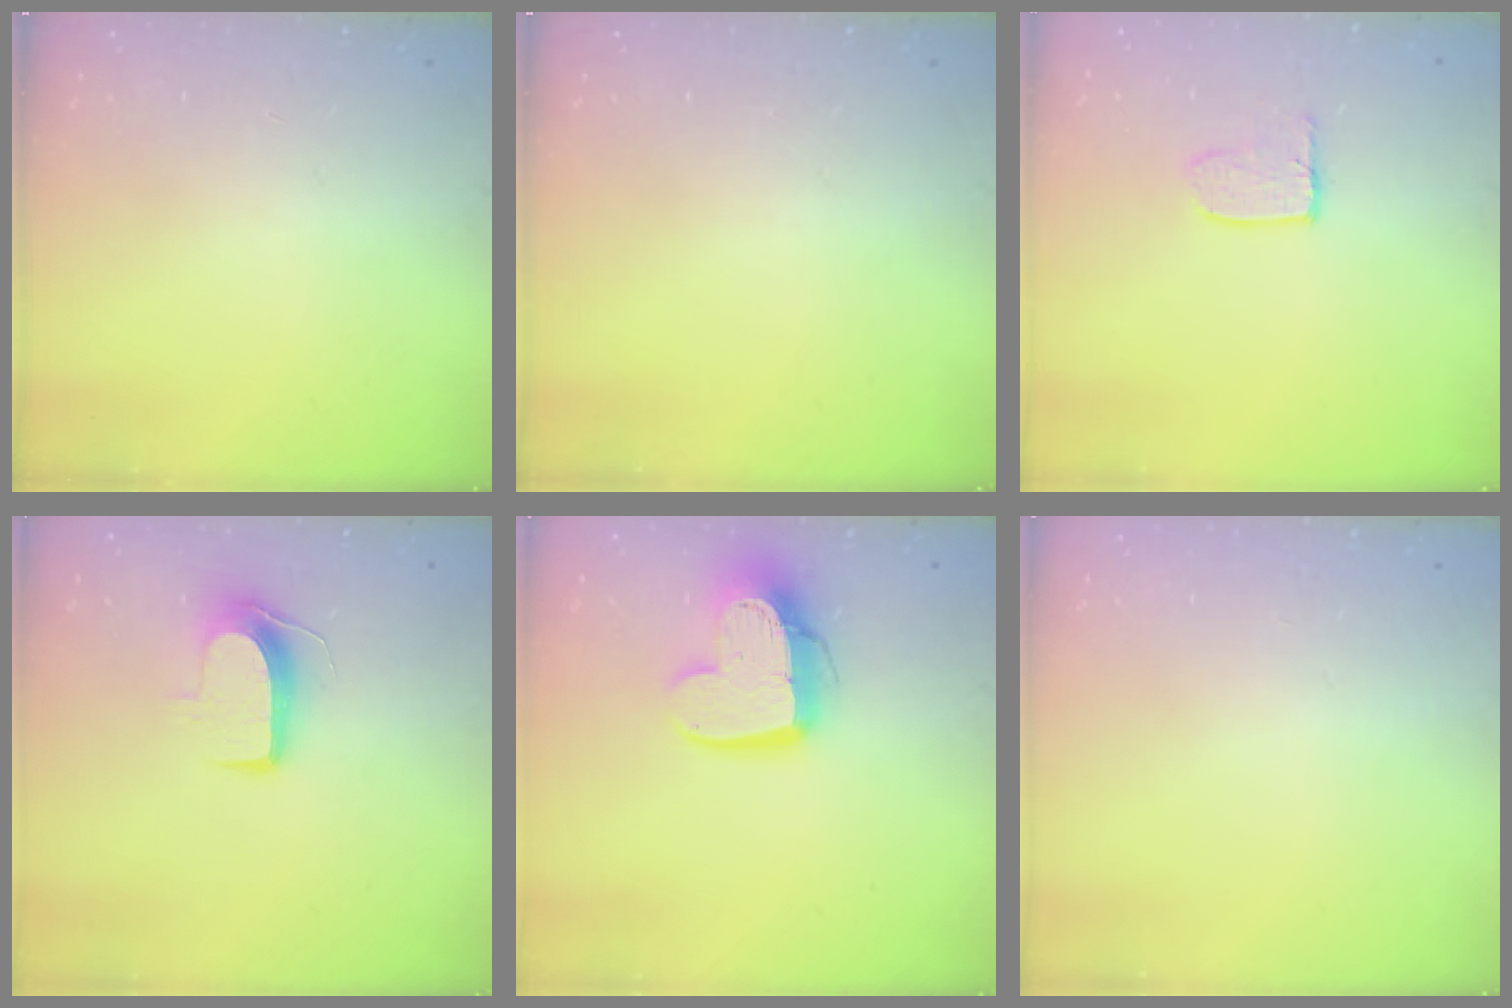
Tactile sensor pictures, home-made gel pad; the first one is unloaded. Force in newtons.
{"total": 0.0}
{"total": 3.4, "press": 3.4, "slide": 0.3}
{"total": 8.8, "press": 8.8, "slide": 0.8}
{"total": 13.5, "press": 13.5, "slide": 1.1}
{"total": 0.0}